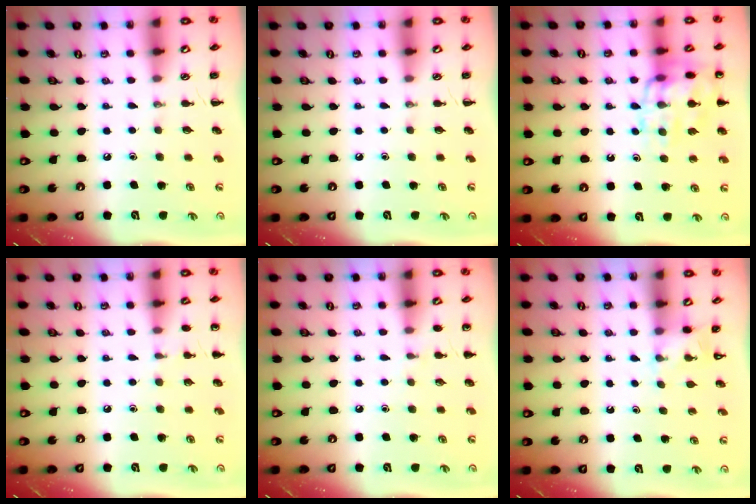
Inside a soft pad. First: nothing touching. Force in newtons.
{"total": 0.0}
{"total": 13.8, "press": 13.7, "slide": 1.5}
{"total": 5.5, "press": 5.2, "slide": 1.8}
{"total": 4.3, "press": 4.1, "slide": 1.5}
{"total": 3.5, "press": 3.3, "slide": 1.1}